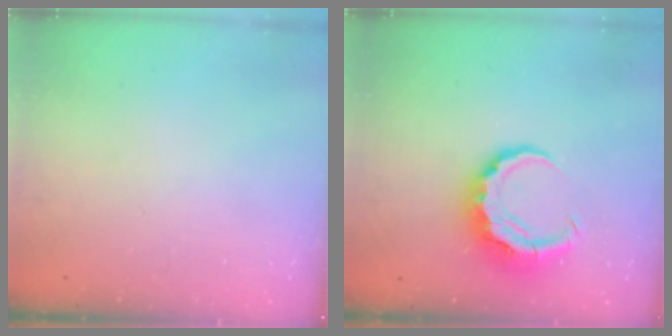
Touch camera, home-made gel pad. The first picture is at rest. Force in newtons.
{"total": 8.4, "press": 8.3, "slide": 1.3}